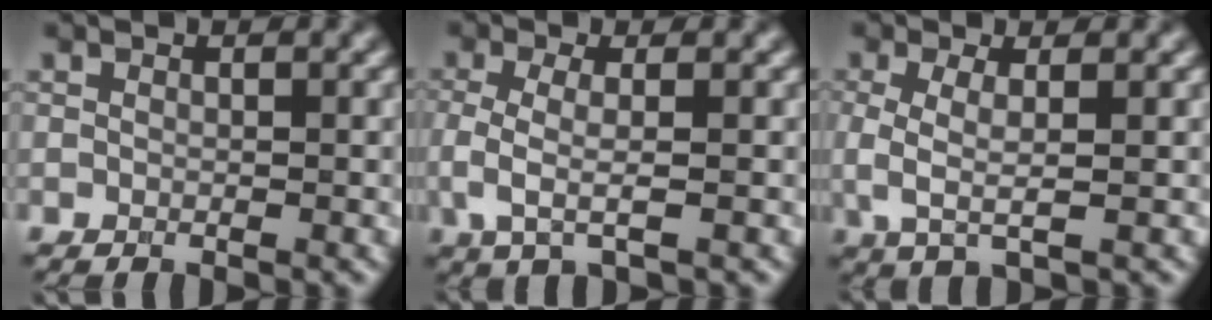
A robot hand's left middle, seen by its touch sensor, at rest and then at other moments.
{"total": 3.0, "force": [-0.5, 1.0, 2.8], "torque": [-0.064, -0.009, -0.012]}
{"total": 2.9, "force": [-0.1, 0.9, 2.7], "torque": [-0.063, -0.007, -0.004]}